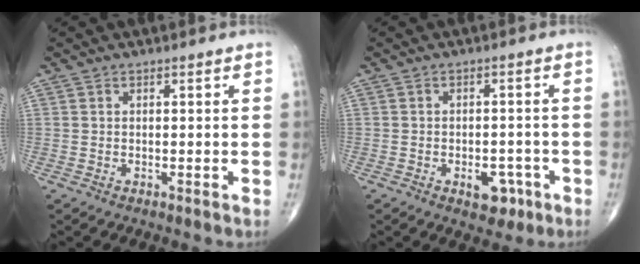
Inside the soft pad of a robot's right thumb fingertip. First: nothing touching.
{"total": 5.1, "force": [-2.4, 3.1, 3.3], "torque": [-0.023, 0.016, -0.026]}